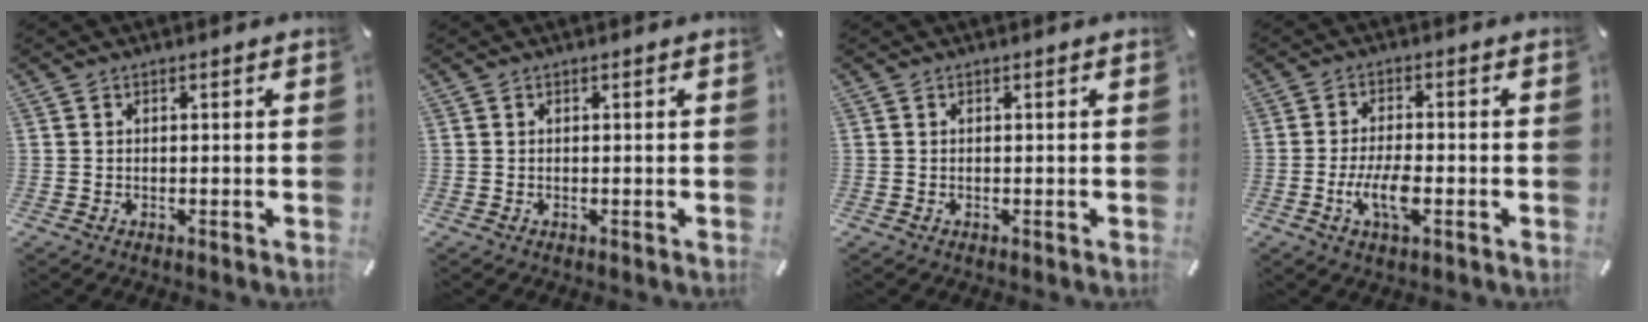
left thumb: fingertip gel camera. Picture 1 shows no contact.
{"total": 0.0}
{"total": 0.0}
{"total": 7.1, "force": [-2.2, 2.6, 6.2], "torque": [-0.133, -0.004, -0.041]}